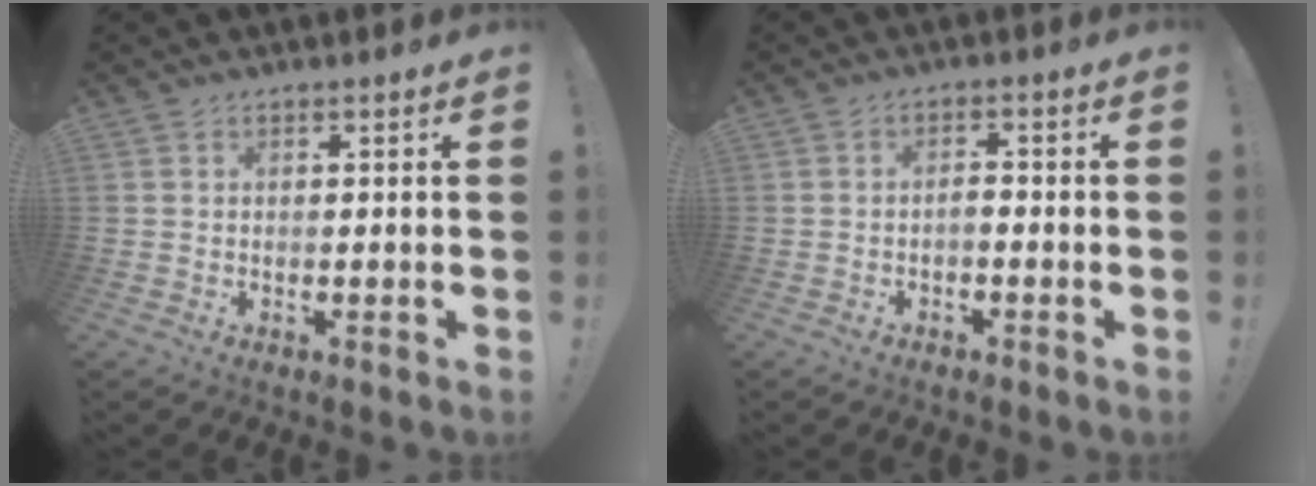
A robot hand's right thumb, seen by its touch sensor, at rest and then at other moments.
{"total": 2.2, "force": [-1.5, 0.7, 1.4], "torque": [-0.024, 0.004, -0.028]}